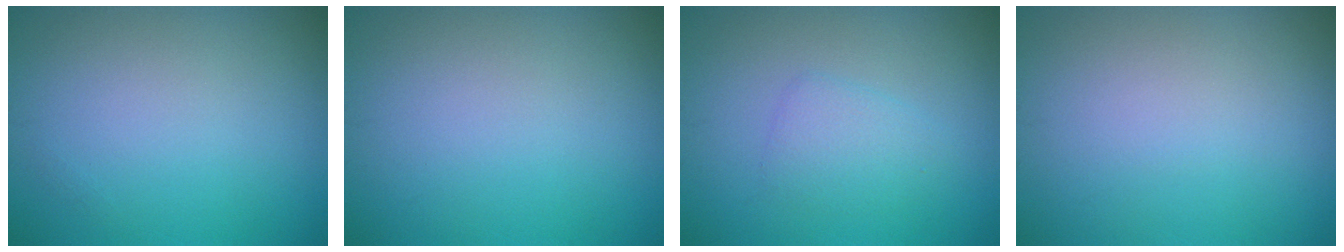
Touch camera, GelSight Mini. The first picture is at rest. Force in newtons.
{"total": 0.0}
{"total": 1.9, "press": 1.9, "slide": 0.0}
{"total": 0.0}